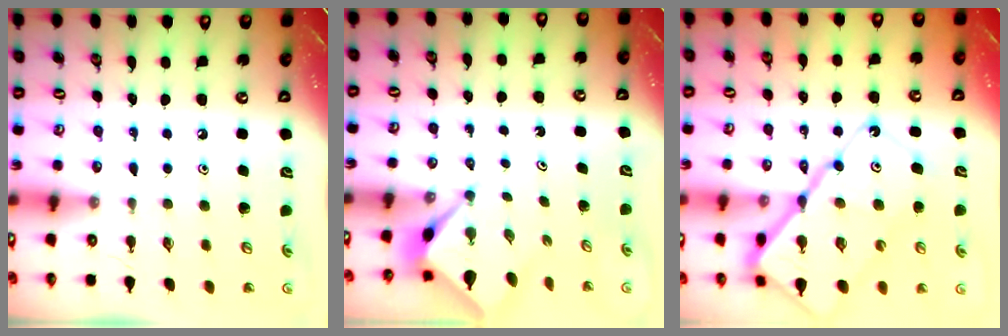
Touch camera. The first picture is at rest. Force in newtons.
{"total": 2.7, "press": 2.7, "slide": 0.1}
{"total": 19.8, "press": 19.7, "slide": 1.9}